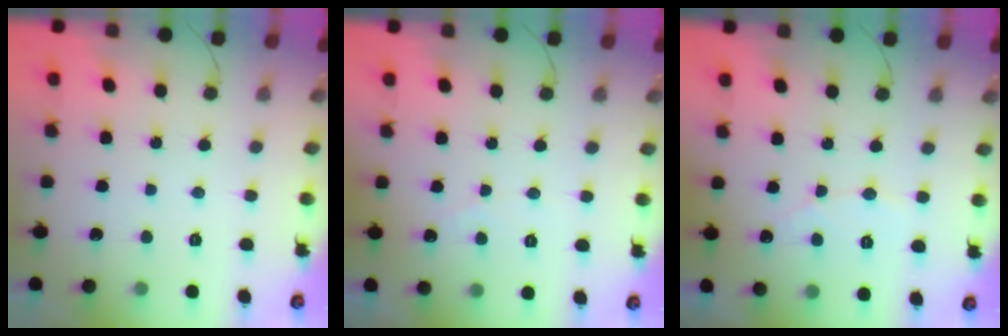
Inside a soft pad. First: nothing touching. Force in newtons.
{"total": 2.4, "press": 2.4, "slide": 0.2}
{"total": 4.2, "press": 4.2, "slide": 0.2}